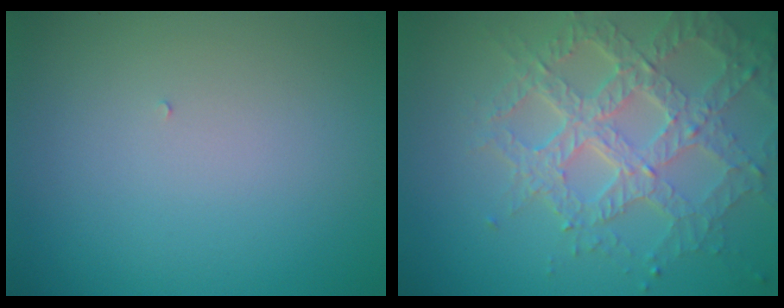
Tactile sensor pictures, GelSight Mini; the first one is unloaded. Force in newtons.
{"total": 7.0, "press": 5.2, "slide": 4.7}